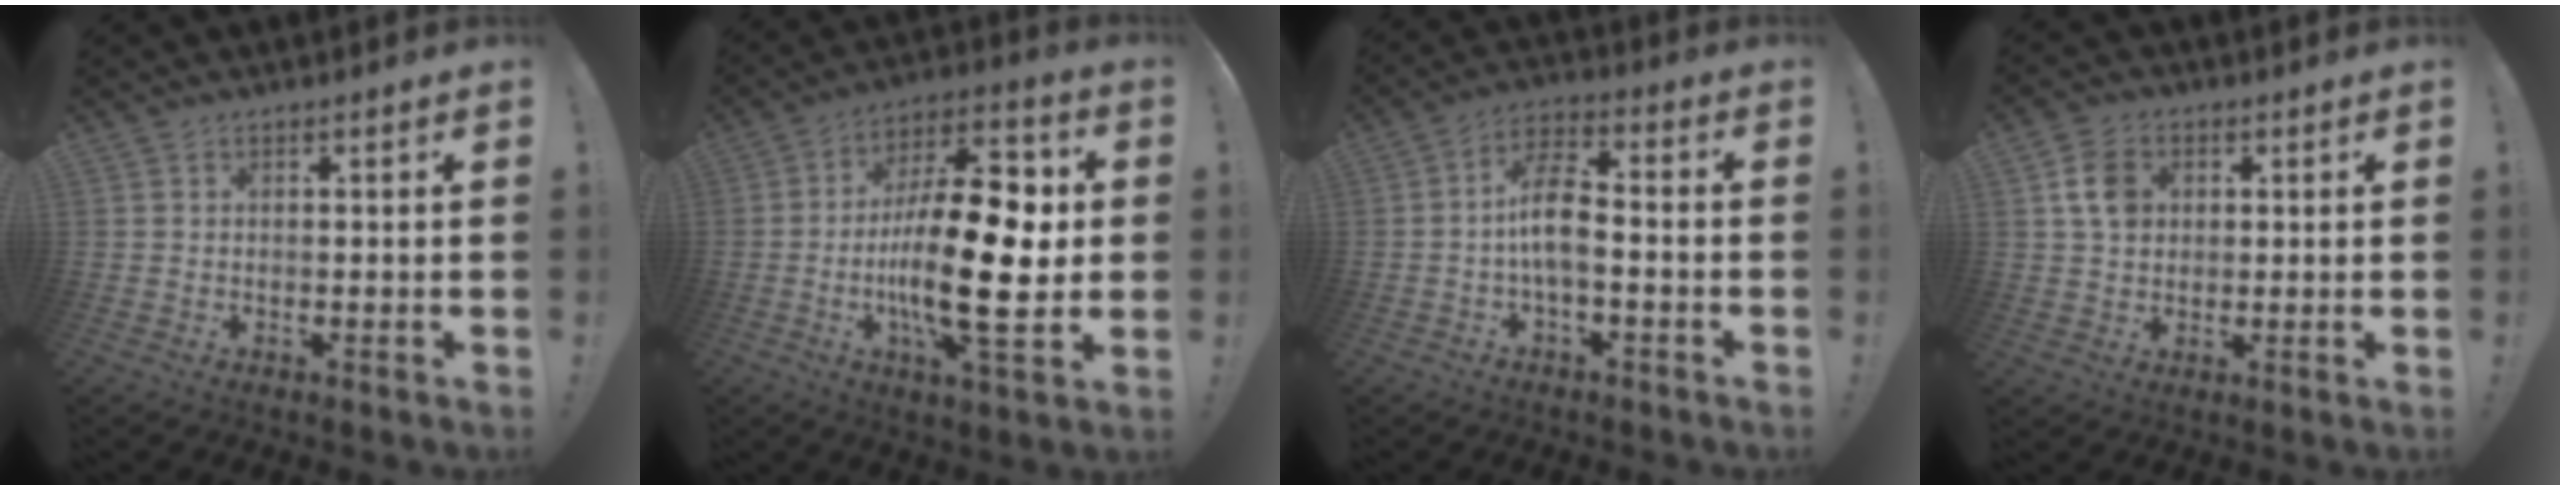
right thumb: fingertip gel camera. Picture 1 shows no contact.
{"total": 24.8, "force": [-2.5, 10.1, 22.6], "torque": [-0.385, 0.009, -0.041]}
{"total": 9.8, "force": [-1.6, 4.7, 8.5], "torque": [-0.151, 0.014, -0.025]}
{"total": 8.1, "force": [2.1, 6.4, 4.4], "torque": [-0.060, 0.007, 0.043]}